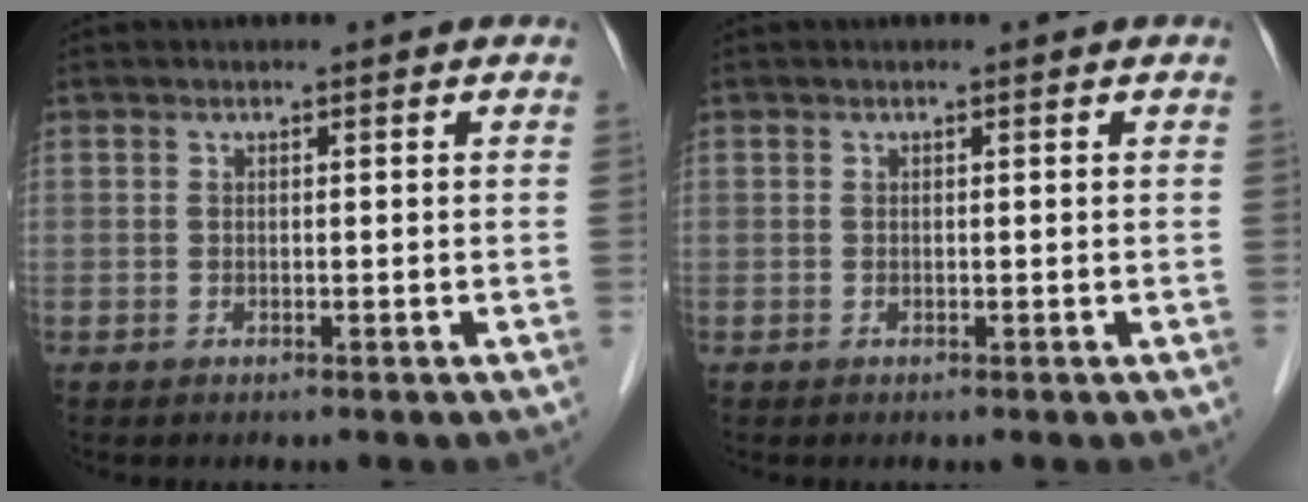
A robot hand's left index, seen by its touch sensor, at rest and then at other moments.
{"total": 0.0}